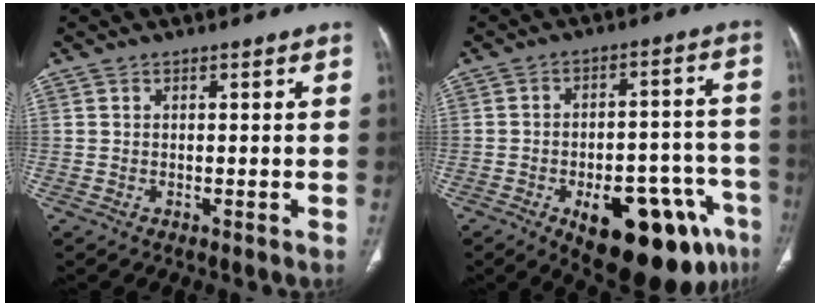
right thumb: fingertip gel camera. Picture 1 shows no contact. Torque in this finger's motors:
{"motor_torque": [2.24, 2.10, 0.16, -0.21, 0.44]}